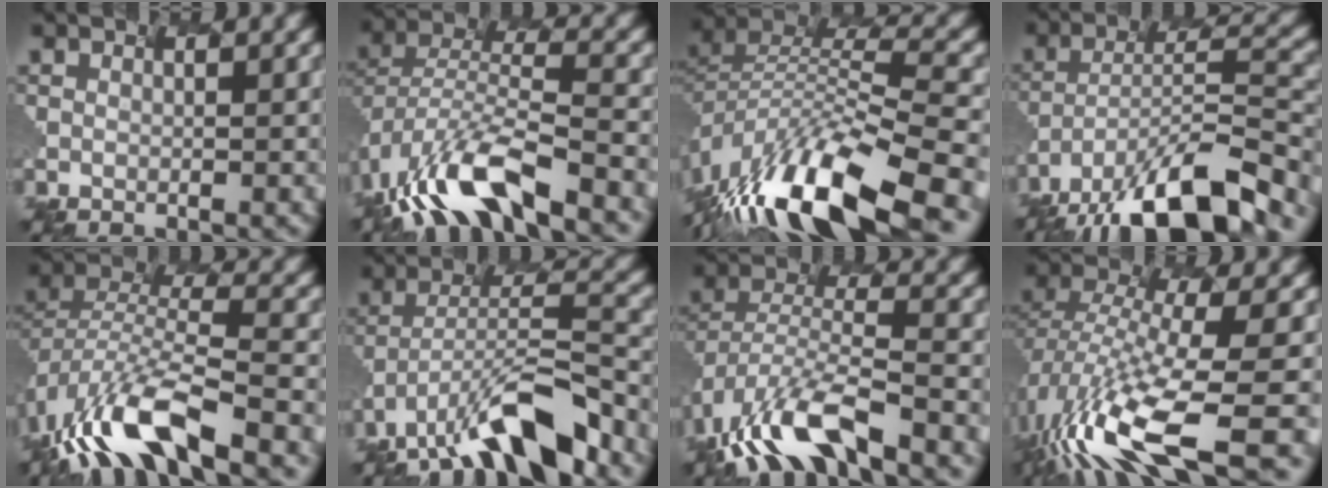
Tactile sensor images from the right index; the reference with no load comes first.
{"total": 9.5, "force": [-7.6, 2.2, 5.2], "torque": [-0.126, -0.005, -0.119]}
{"total": 13.9, "force": [-10.2, 3.9, 8.7], "torque": [-0.209, 0.007, -0.159]}
{"total": 13.7, "force": [-11.3, 3.3, 7.1], "torque": [-0.144, -0.003, -0.165]}
{"total": 9.8, "force": [-7.8, 2.2, 5.5], "torque": [-0.135, -0.003, -0.123]}
{"total": 9.5, "force": [-8.3, 1.0, 4.5], "torque": [-0.100, 0.004, -0.119]}
{"total": 9.2, "force": [-7.8, 1.8, 4.6], "torque": [-0.115, -0.007, -0.119]}
{"total": 11.5, "force": [-6.4, 2.8, 9.1], "torque": [-0.221, -0.020, -0.077]}